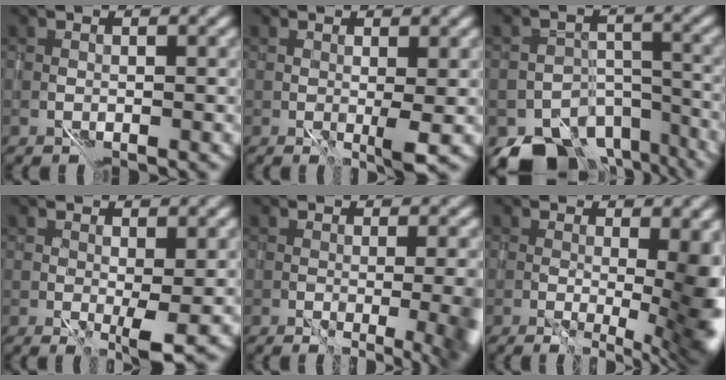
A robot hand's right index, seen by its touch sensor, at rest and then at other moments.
{"total": 1.7, "force": [1.2, -0.2, 1.3], "torque": [-0.021, 0.002, 0.022]}
{"total": 10.0, "force": [-7.4, 5.8, 3.2], "torque": [-0.028, -0.003, -0.089]}
{"total": 2.2, "force": [1.1, 0.0, 1.8], "torque": [-0.036, 0.001, 0.022]}
{"total": 9.4, "force": [-1.0, 4.2, 8.4], "torque": [-0.040, -0.002, 0.014]}
{"total": 10.4, "force": [0.7, 3.4, 9.8], "torque": [-0.080, 0.004, 0.021]}